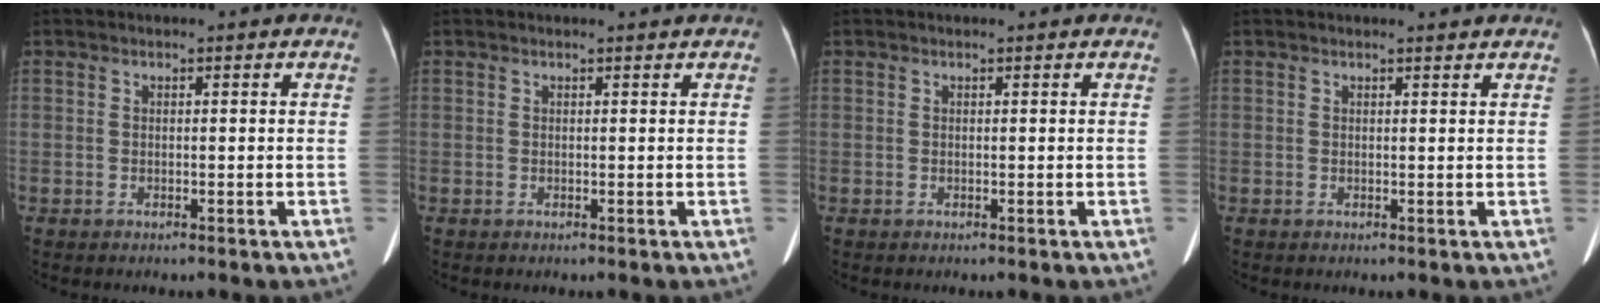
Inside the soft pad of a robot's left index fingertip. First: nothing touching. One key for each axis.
{"total": 2.6, "fx": 2.4, "fy": 0.1, "fz": 0.9, "tx": -0.013, "ty": 0.019, "tz": 0.022}
{"total": 1.1, "fx": 0.9, "fy": -0.1, "fz": 0.5, "tx": -0.008, "ty": 0.013, "tz": 0.017}
{"total": 2.3, "fx": 2.2, "fy": -0.1, "fz": 0.7, "tx": -0.011, "ty": 0.003, "tz": 0.026}